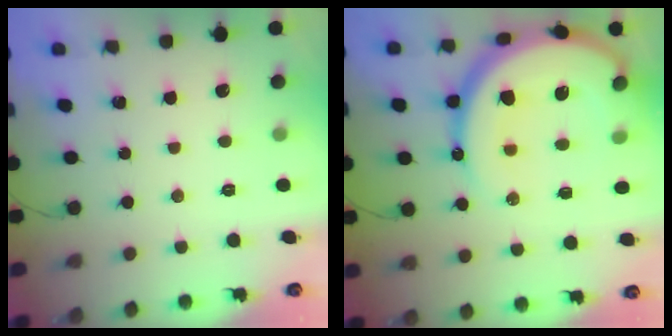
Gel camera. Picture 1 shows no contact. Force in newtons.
{"total": 24.6, "press": 24.5, "slide": 2.3}